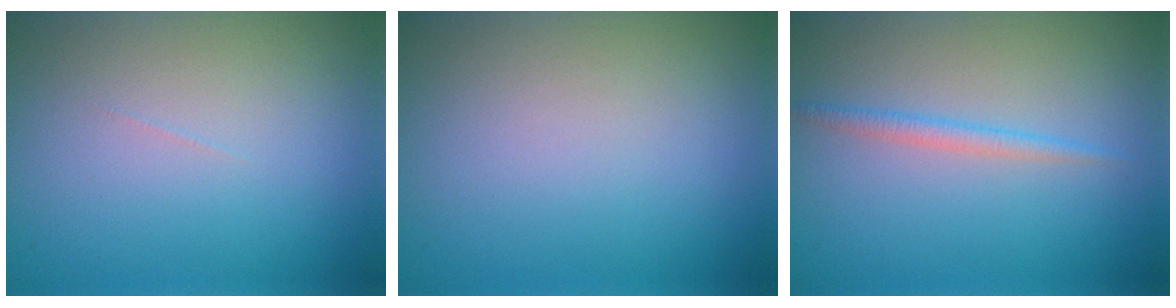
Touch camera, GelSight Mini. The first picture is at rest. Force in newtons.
{"total": 0.0}
{"total": 1.5, "press": 1.5, "slide": 0.1}